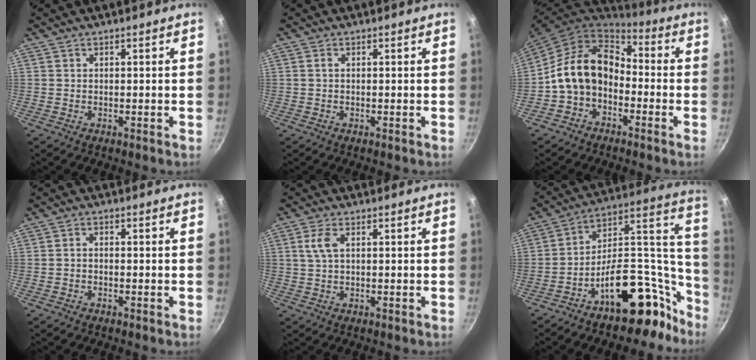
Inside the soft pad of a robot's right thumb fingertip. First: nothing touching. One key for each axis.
{"total": 0.6, "fx": 0.1, "fy": 0.4, "fz": 0.5, "tx": -0.011, "ty": 0.003, "tz": 0.001}
{"total": 13.7, "fx": -2.4, "fy": 10.2, "fz": 8.8, "tx": -0.135, "ty": 0.050, "tz": -0.059}
{"total": 1.2, "fx": -0.6, "fy": 0.7, "fz": 0.7, "tx": -0.013, "ty": 0.009, "tz": -0.014}
{"total": 3.2, "fx": 0.8, "fy": 1.2, "fz": 2.9, "tx": -0.066, "ty": 0.005, "tz": 0.018}
{"total": 24.1, "fx": -14.3, "fy": 12.5, "fz": 15.0, "tx": -0.133, "ty": 0.134, "tz": -0.217}